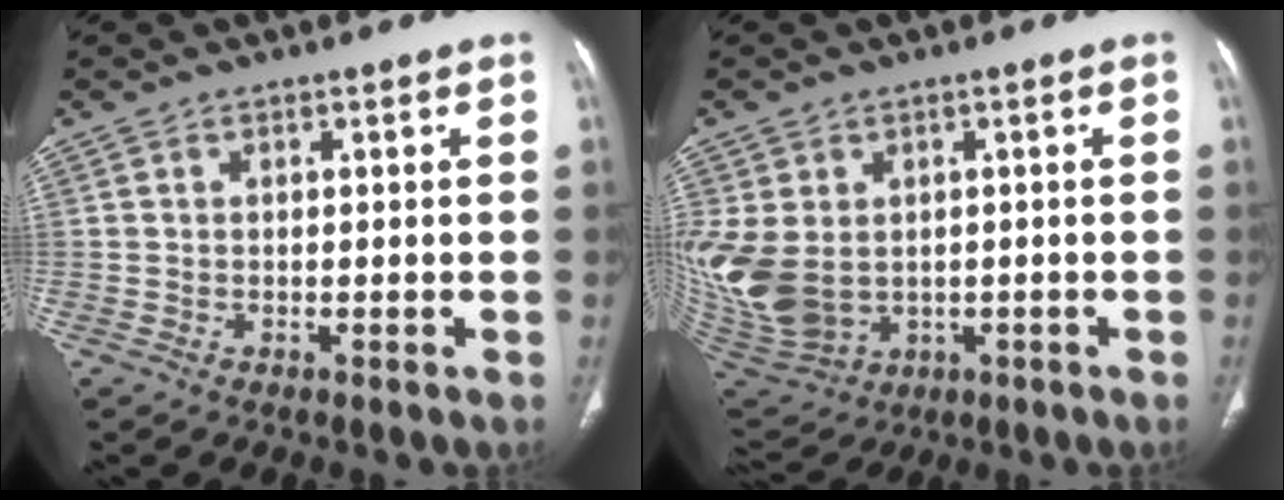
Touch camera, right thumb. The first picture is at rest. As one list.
[{"total": 13.8, "force": [-0.3, 10.6, 8.8], "torque": [-0.211, -0.008, 0.028]}]